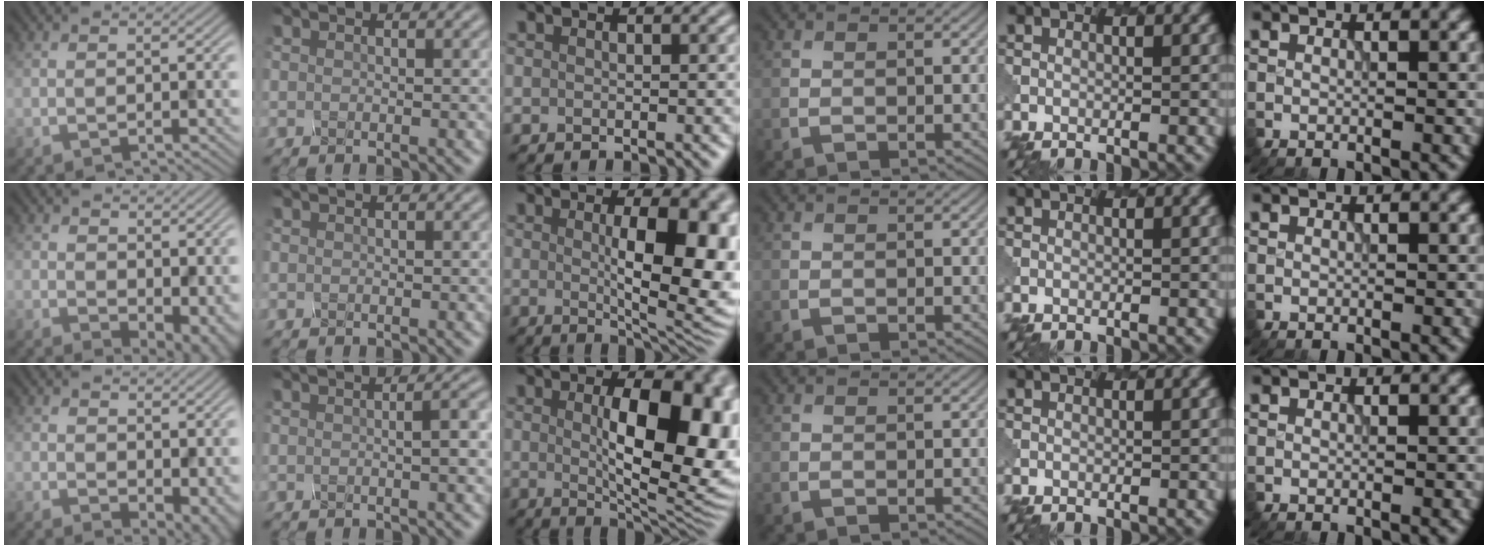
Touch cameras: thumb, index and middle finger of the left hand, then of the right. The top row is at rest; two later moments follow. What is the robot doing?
{"motion": "unscrew", "object": "spray bottle"}